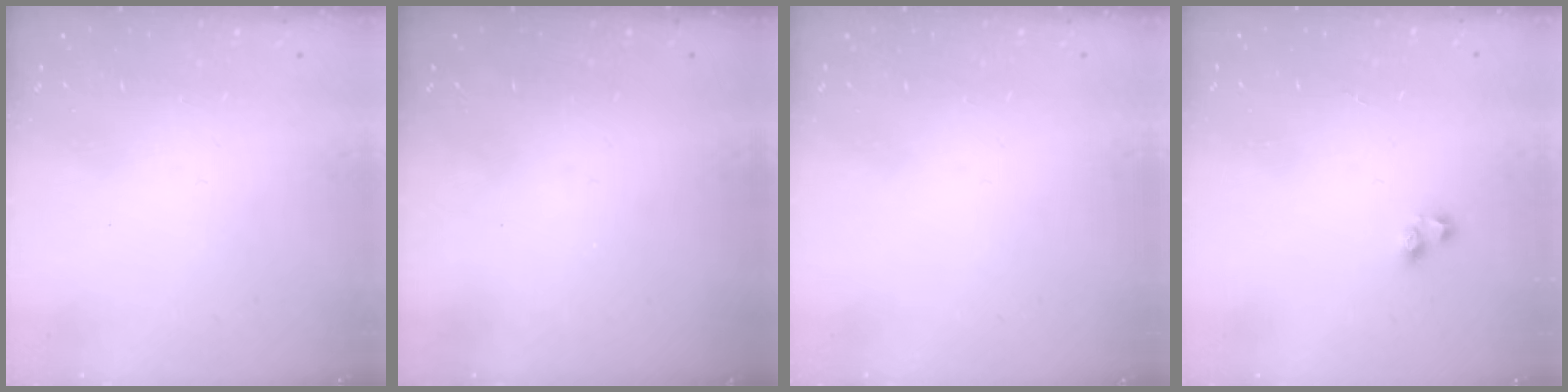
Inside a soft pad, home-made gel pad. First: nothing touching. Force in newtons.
{"total": 0.0}
{"total": 0.0}
{"total": 3.0, "press": 3.0, "slide": 0.1}